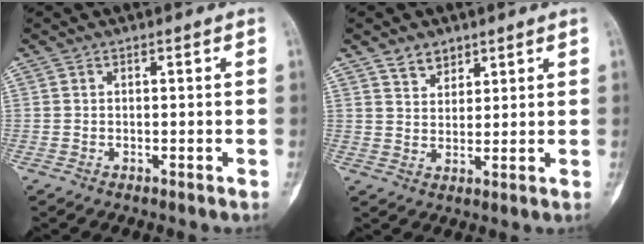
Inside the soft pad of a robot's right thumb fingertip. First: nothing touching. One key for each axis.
{"total": 4.3, "fx": 3.2, "fy": 2.6, "fz": 1.3, "tx": -0.002, "ty": -0.024, "tz": 0.060}